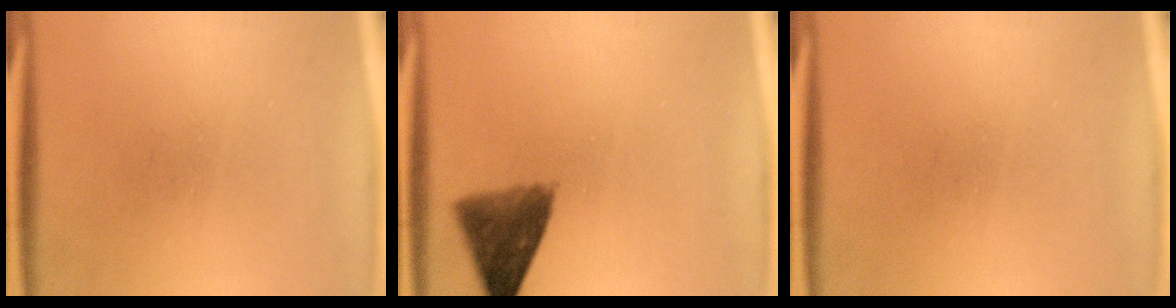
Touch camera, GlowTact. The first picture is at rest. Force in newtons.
{"total": 7.4}
{"total": 0.0}